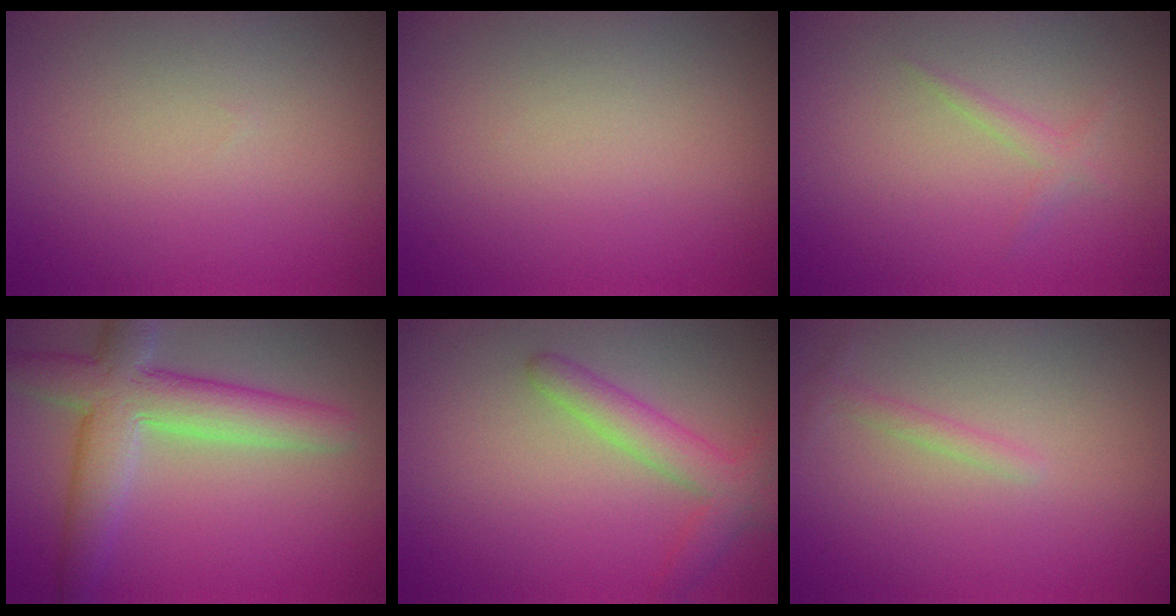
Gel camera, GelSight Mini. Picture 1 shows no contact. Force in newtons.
{"total": 0.0}
{"total": 1.1, "press": 1.1, "slide": 0.0}
{"total": 6.8, "press": 6.8, "slide": 0.5}
{"total": 3.3, "press": 3.3, "slide": 0.2}
{"total": 0.9, "press": 0.9, "slide": 0.0}